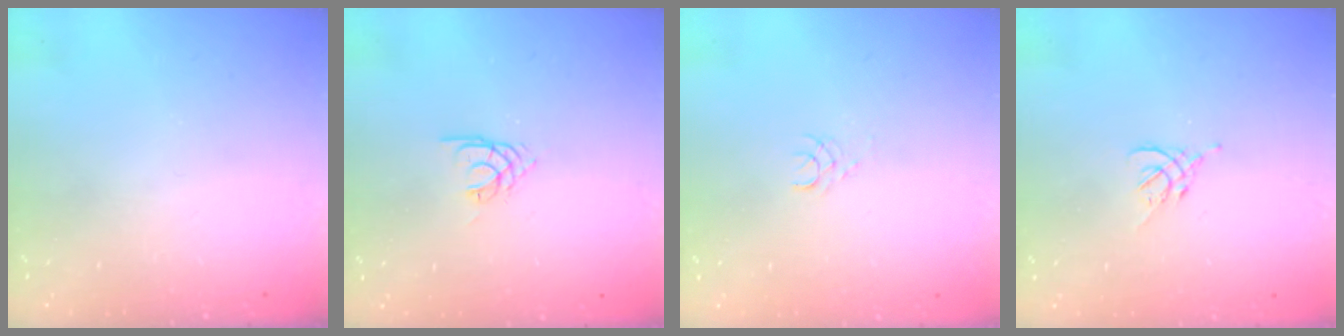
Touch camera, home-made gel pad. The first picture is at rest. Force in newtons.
{"total": 1.7, "press": 1.7, "slide": 0.4}
{"total": 2.4, "press": 2.4, "slide": 0.3}
{"total": 1.2, "press": 1.1, "slide": 0.5}